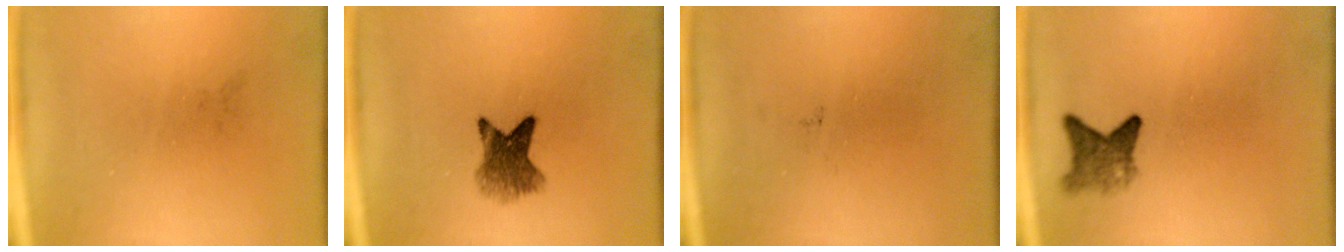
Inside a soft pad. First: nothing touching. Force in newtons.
{"total": 5.5}
{"total": 0.0}
{"total": 3.2}